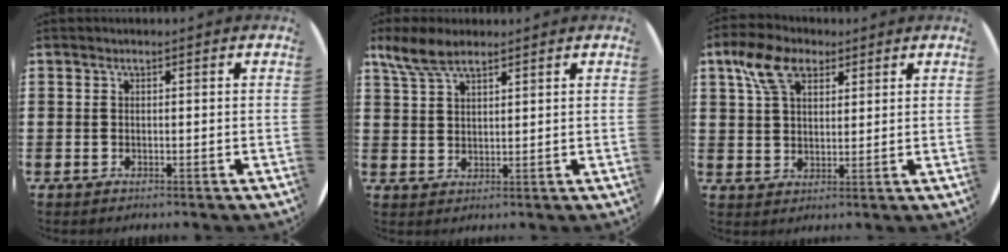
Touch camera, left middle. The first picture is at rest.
{"total": 5.8, "force": [4.6, 1.9, 3.0], "torque": [-0.069, -0.004, 0.086]}
{"total": 7.1, "force": [4.2, 4.1, 3.9], "torque": [-0.086, 0.010, 0.078]}